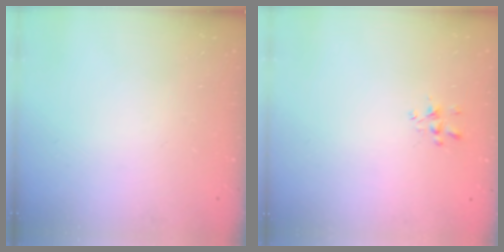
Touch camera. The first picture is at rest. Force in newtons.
{"total": 1.6, "press": 1.5, "slide": 0.5}